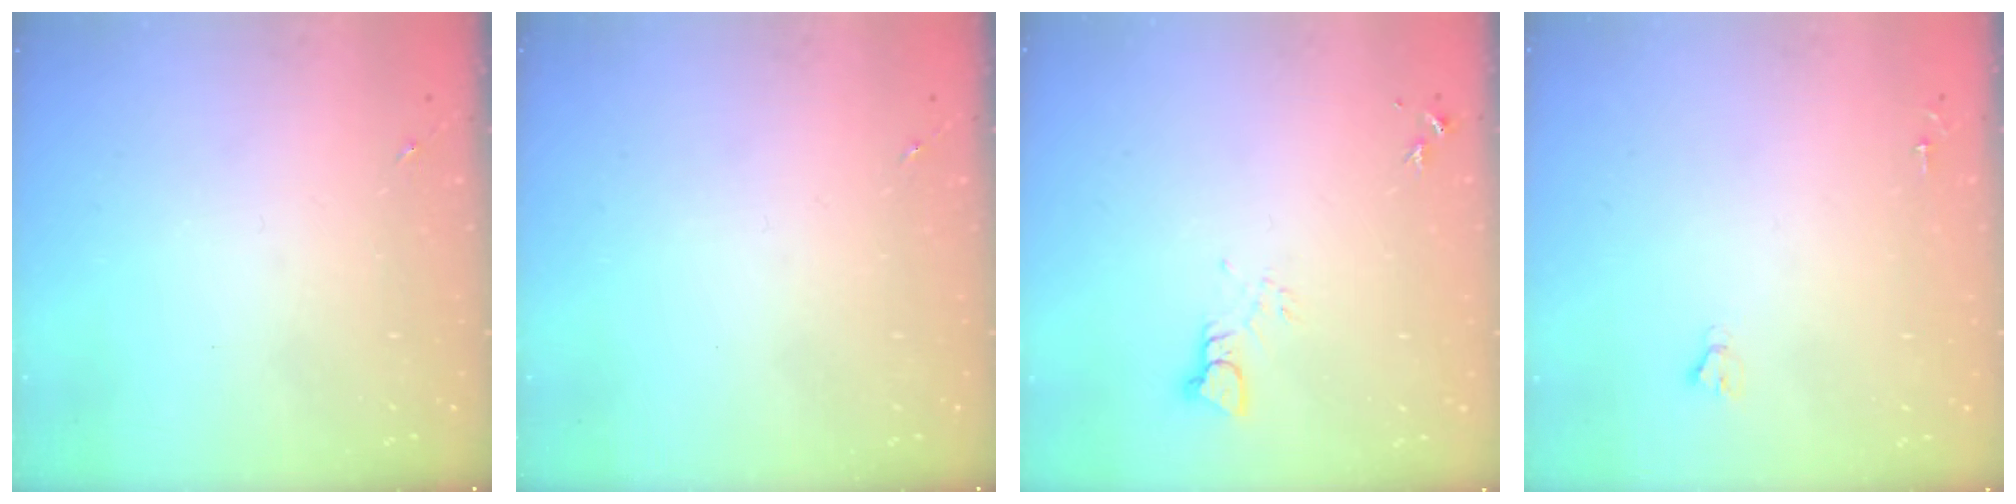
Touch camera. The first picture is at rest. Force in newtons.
{"total": 0.0}
{"total": 3.3, "press": 3.3, "slide": 0.4}
{"total": 1.8, "press": 1.8, "slide": 0.1}